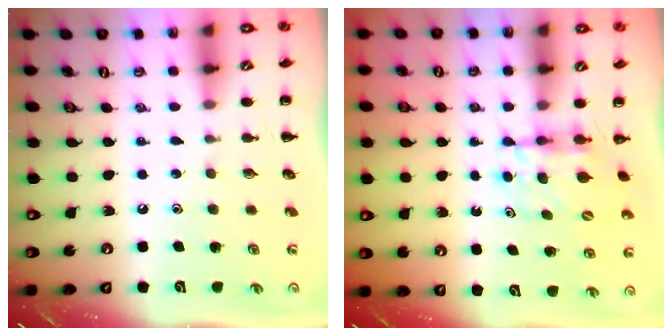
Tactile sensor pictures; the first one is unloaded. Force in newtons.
{"total": 5.4, "press": 5.3, "slide": 0.6}